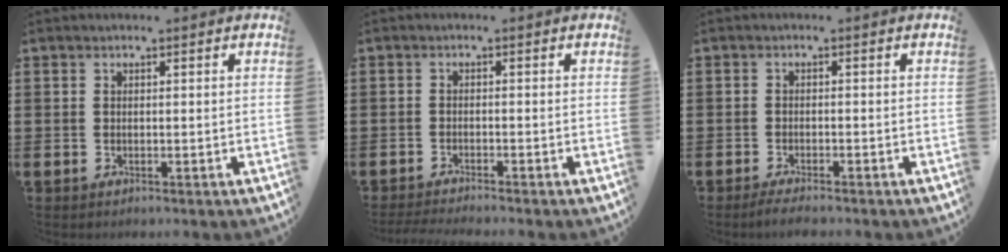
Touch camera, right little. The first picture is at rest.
{"total": 1.4, "force": [-1.3, -0.2, 0.4], "torque": [-0.005, 0.001, -0.025]}
{"total": 1.6, "force": [-1.3, 0.0, 0.8], "torque": [-0.014, 0.001, -0.026]}